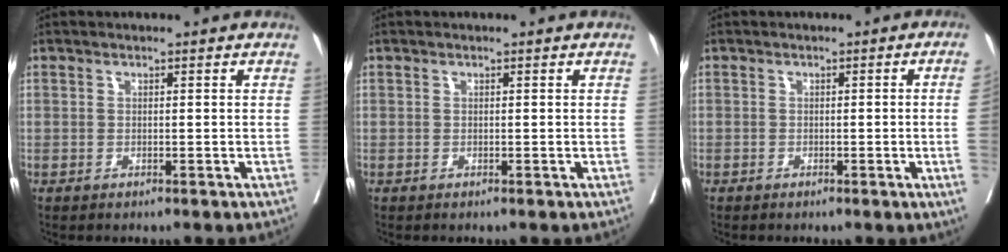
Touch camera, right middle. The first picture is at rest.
{"total": 0.0}
{"total": 3.2, "force": [-0.5, -1.3, 2.9], "torque": [-0.034, -0.004, -0.005]}